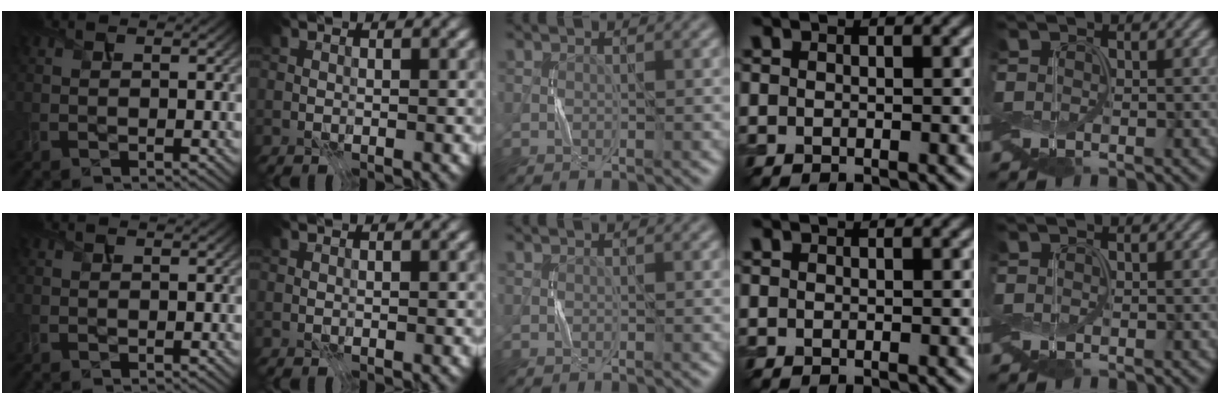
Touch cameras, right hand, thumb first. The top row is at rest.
{}